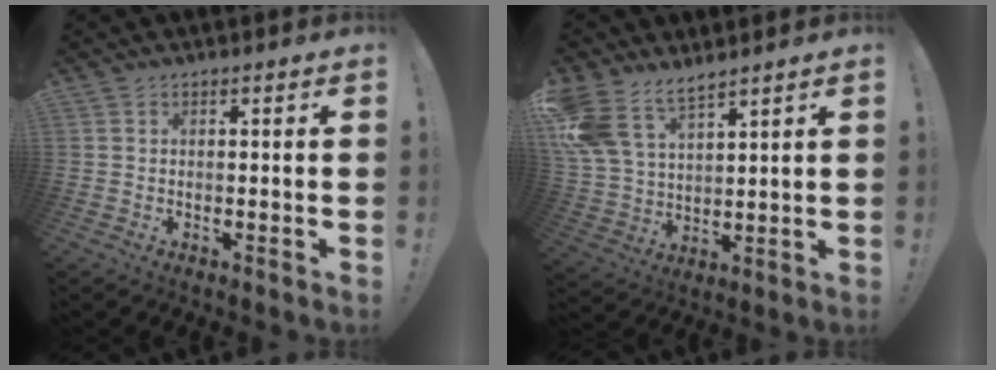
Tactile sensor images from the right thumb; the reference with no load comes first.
{"total": 12.2, "force": [9.1, 6.3, 5.2], "torque": [-0.126, -0.048, 0.182]}